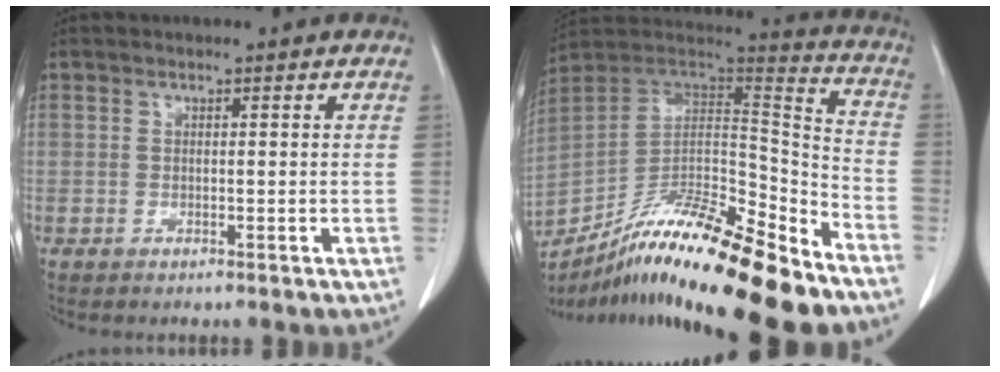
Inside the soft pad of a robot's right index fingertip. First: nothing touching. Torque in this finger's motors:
{"motor_torque": [0.68, -1.46, -0.15, -0.15]}